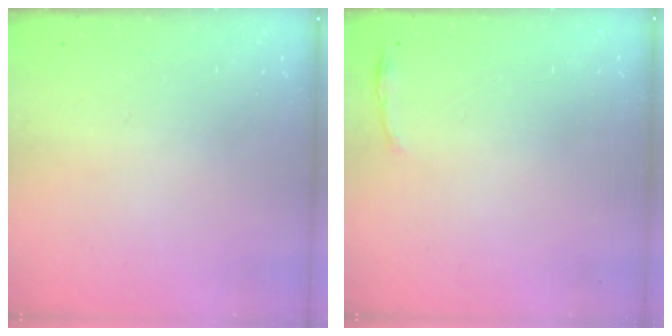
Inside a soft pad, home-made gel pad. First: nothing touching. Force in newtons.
{"total": 3.6, "press": 3.5, "slide": 0.7}